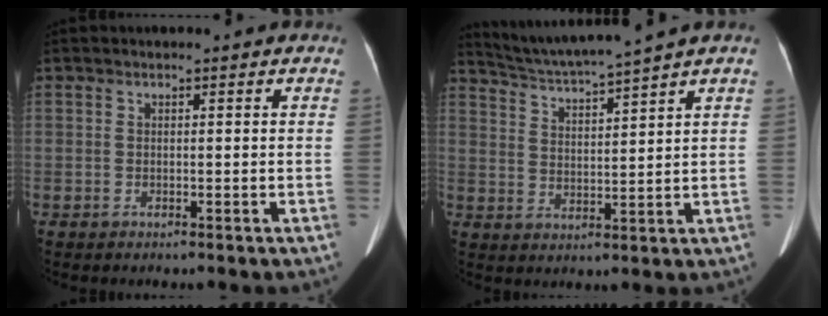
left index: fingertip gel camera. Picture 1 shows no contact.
{"total": 8.6, "force": [7.8, -2.2, 3.1], "torque": [-0.062, 0.003, 0.144]}